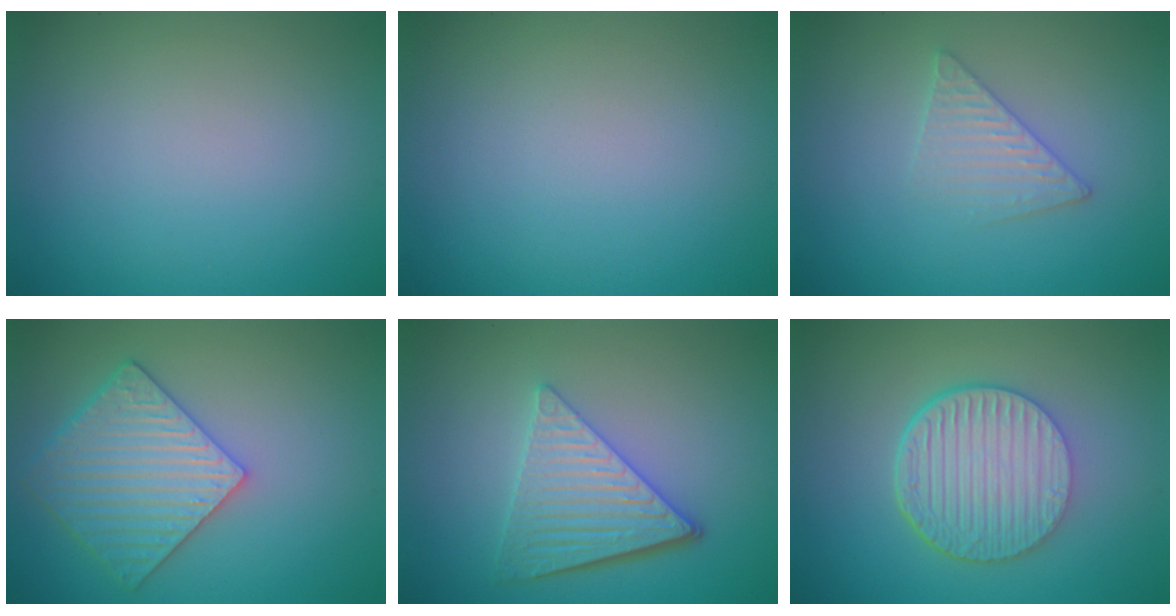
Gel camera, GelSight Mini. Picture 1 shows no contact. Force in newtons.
{"total": 0.0}
{"total": 2.4, "press": 2.3, "slide": 0.2}
{"total": 5.4, "press": 4.9, "slide": 2.4}
{"total": 5.5, "press": 4.3, "slide": 3.4}
{"total": 7.1, "press": 4.8, "slide": 5.2}